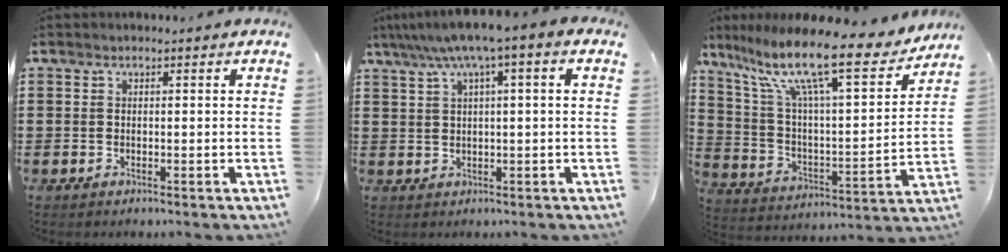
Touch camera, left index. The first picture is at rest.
{"total": 5.3, "force": [1.9, 0.1, 5.0], "torque": [-0.097, -0.004, 0.028]}
{"total": 16.0, "force": [11.7, 2.1, 10.7], "torque": [-0.226, -0.066, 0.191]}